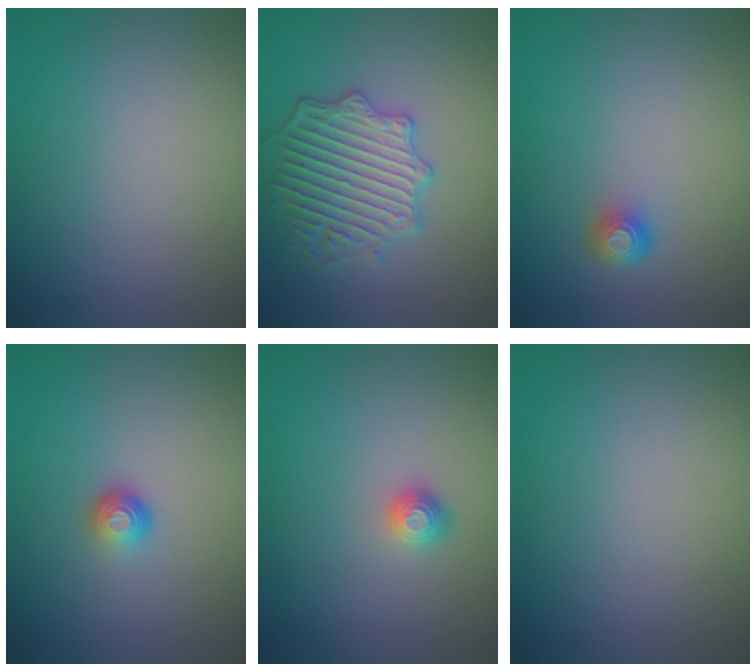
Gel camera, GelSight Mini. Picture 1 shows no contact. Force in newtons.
{"total": 4.2, "press": 4.1, "slide": 1.0}
{"total": 1.7, "press": 1.3, "slide": 1.2}
{"total": 1.4, "press": 1.0, "slide": 1.0}
{"total": 1.1, "press": 1.1, "slide": 0.3}
{"total": 0.0}